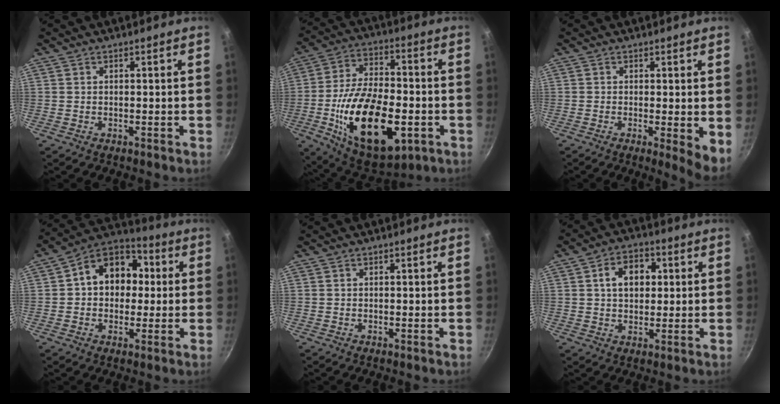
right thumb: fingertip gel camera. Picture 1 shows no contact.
{"total": 25.2, "force": [-6.5, 13.1, 20.5], "torque": [-0.337, 0.020, -0.098]}
{"total": 4.8, "force": [-0.3, 1.1, 4.7], "torque": [-0.061, -0.015, -0.007]}
{"total": 13.5, "force": [1.4, 10.5, 8.3], "torque": [-0.080, 0.030, 0.002]}
{"total": 0.0}
{"total": 8.4, "force": [1.7, 6.0, 5.6], "torque": [-0.060, 0.009, 0.019]}